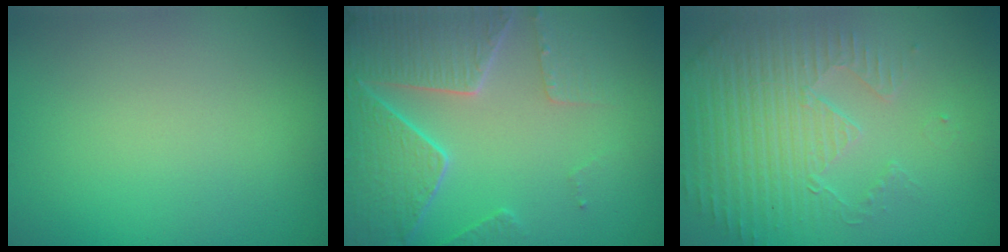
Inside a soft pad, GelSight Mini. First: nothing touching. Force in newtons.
{"total": 6.7, "press": 5.4, "slide": 4.0}
{"total": 4.4, "press": 4.2, "slide": 1.4}